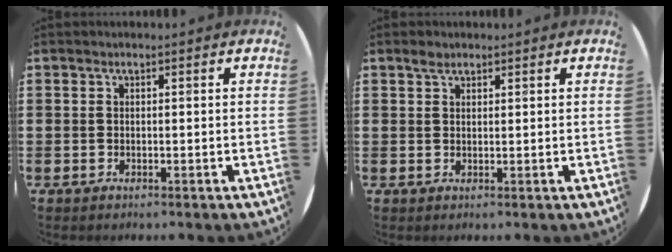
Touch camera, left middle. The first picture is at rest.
{"total": 1.4, "force": [1.1, 0.6, 0.5], "torque": [-0.004, 0.000, 0.020]}